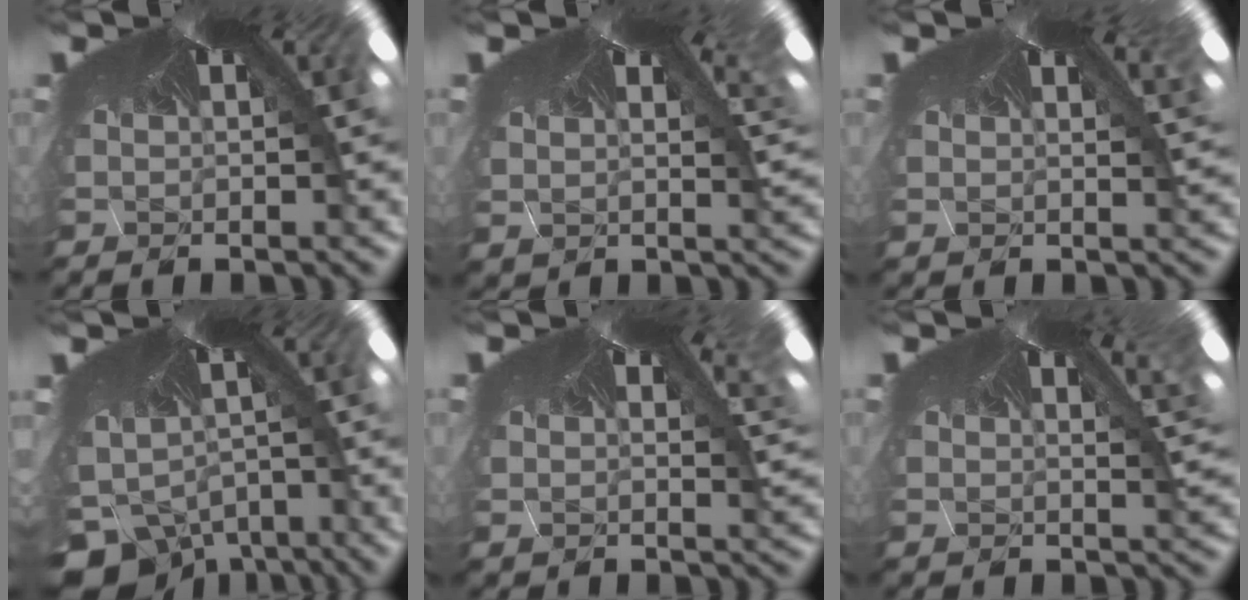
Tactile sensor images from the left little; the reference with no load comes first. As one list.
[{"total": 2.9, "force": [2.0, 1.7, 1.2], "torque": [-0.029, 0.008, 0.040]}, {"total": 1.6, "force": [1.5, 0.3, -0.1], "torque": [-0.009, 0.009, 0.015]}, {"total": 9.9, "force": [-9.6, 2.1, -0.9], "torque": [0.013, -0.092, -0.122]}, {"total": 2.9, "force": [2.2, 1.4, 1.3], "torque": [-0.027, 0.013, 0.033]}, {"total": 2.3, "force": [2.2, 0.2, 0.7], "torque": [-0.015, 0.010, 0.025]}]